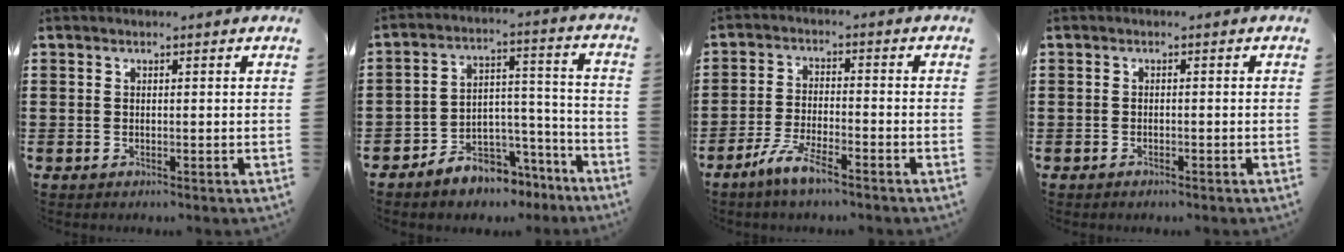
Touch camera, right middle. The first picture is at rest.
{"total": 5.8, "force": [-5.3, 2.5, 0.5], "torque": [-0.010, 0.018, -0.104]}
{"total": 5.4, "force": [-4.1, 0.8, 3.3], "torque": [-0.080, -0.006, -0.082]}
{"total": 0.9, "force": [-0.8, 0.4, 0.1], "torque": [-0.002, 0.002, -0.018]}